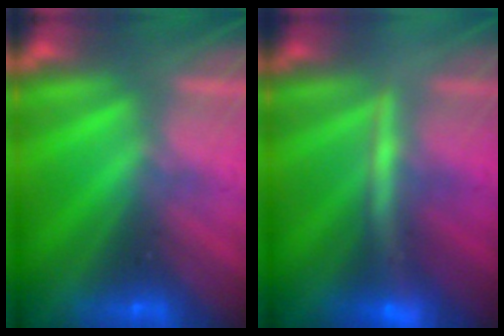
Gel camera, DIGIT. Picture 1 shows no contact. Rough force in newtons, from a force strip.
{"total": 2.6}